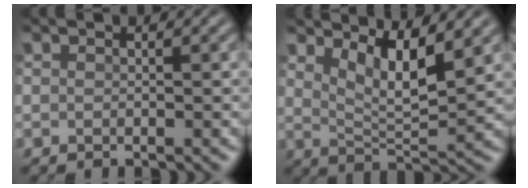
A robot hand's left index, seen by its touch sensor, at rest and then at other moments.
{"total": 5.2, "force": [2.6, 1.6, 4.2], "torque": [-0.080, -0.014, 0.045]}